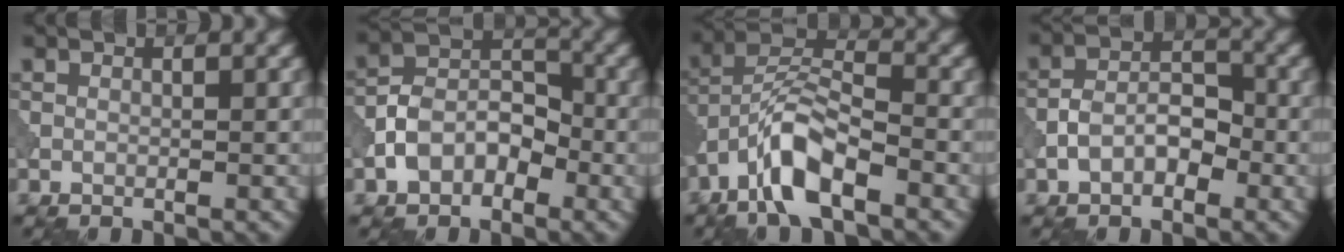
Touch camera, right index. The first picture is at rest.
{"total": 4.4, "force": [-2.1, 3.0, 2.5], "torque": [-0.046, 0.011, -0.046]}
{"total": 6.7, "force": [-4.1, 2.2, 4.9], "torque": [-0.090, 0.012, -0.086]}
{"total": 3.3, "force": [-1.4, 1.9, 2.3], "torque": [-0.041, 0.013, -0.028]}